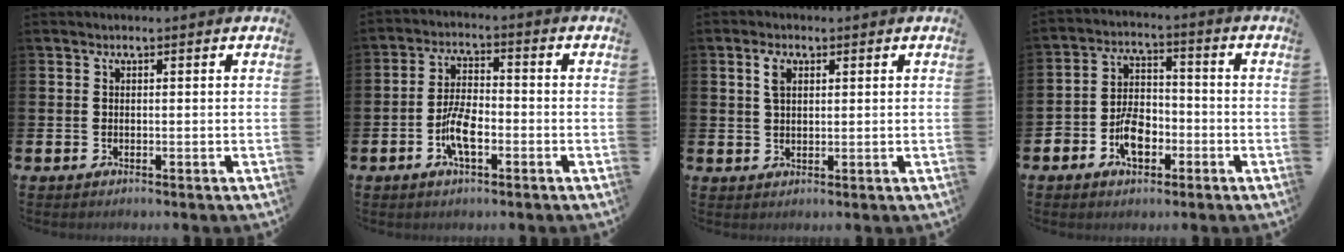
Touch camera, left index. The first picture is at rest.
{"total": 5.4, "force": [-1.8, 2.1, 4.6], "torque": [-0.100, 0.002, -0.038]}
{"total": 2.8, "force": [1.6, 1.5, 1.7], "torque": [-0.019, -0.002, 0.024]}
{"total": 5.9, "force": [-2.6, 3.8, 3.7], "torque": [-0.073, 0.013, -0.049]}